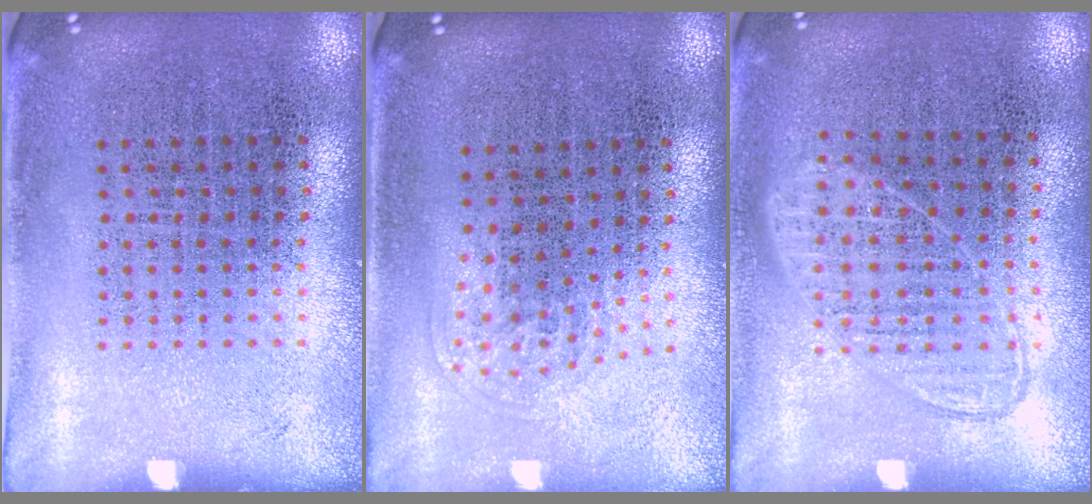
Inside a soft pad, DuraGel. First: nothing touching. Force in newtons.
{"total": 1.1, "press": 0.6, "slide": 0.8}
{"total": 0.9, "press": 0.8, "slide": 0.3}